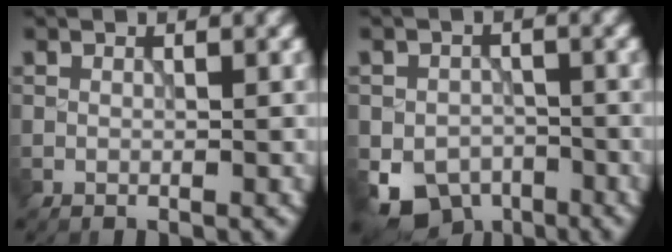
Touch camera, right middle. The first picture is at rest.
{"total": 5.7, "force": [-3.0, 4.1, 2.6], "torque": [-0.041, -0.018, -0.047]}